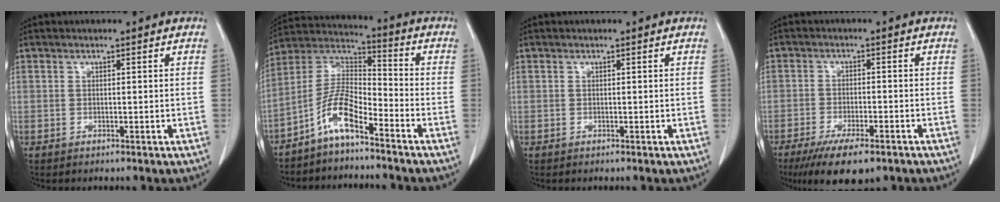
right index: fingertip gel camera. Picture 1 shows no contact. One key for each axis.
{"total": 8.2, "fx": -5.4, "fy": 1.9, "fz": 5.9, "tx": -0.128, "ty": 0.020, "tz": -0.109}
{"total": 0.0}
{"total": 9.3, "fx": -6.4, "fy": 2.6, "fz": 6.2, "tx": -0.098, "ty": -0.014, "tz": -0.100}